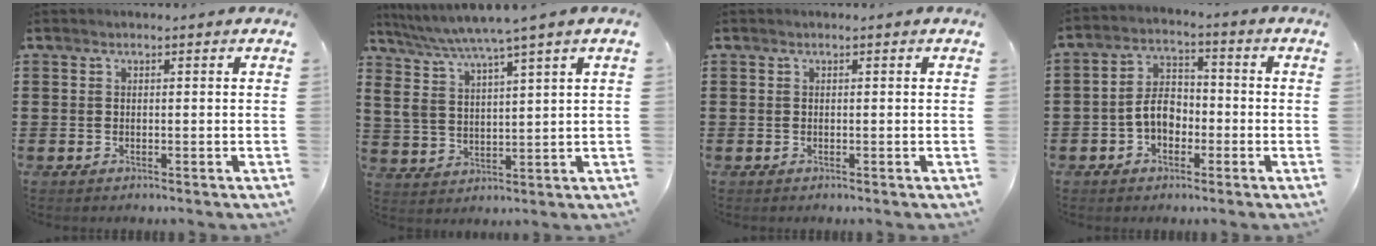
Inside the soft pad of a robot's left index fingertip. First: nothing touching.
{"total": 6.0, "force": [4.7, 0.0, 3.7], "torque": [-0.090, -0.030, 0.078]}
{"total": 0.0}
{"total": 5.7, "force": [-1.5, 3.8, 3.9], "torque": [-0.087, 0.008, -0.033]}